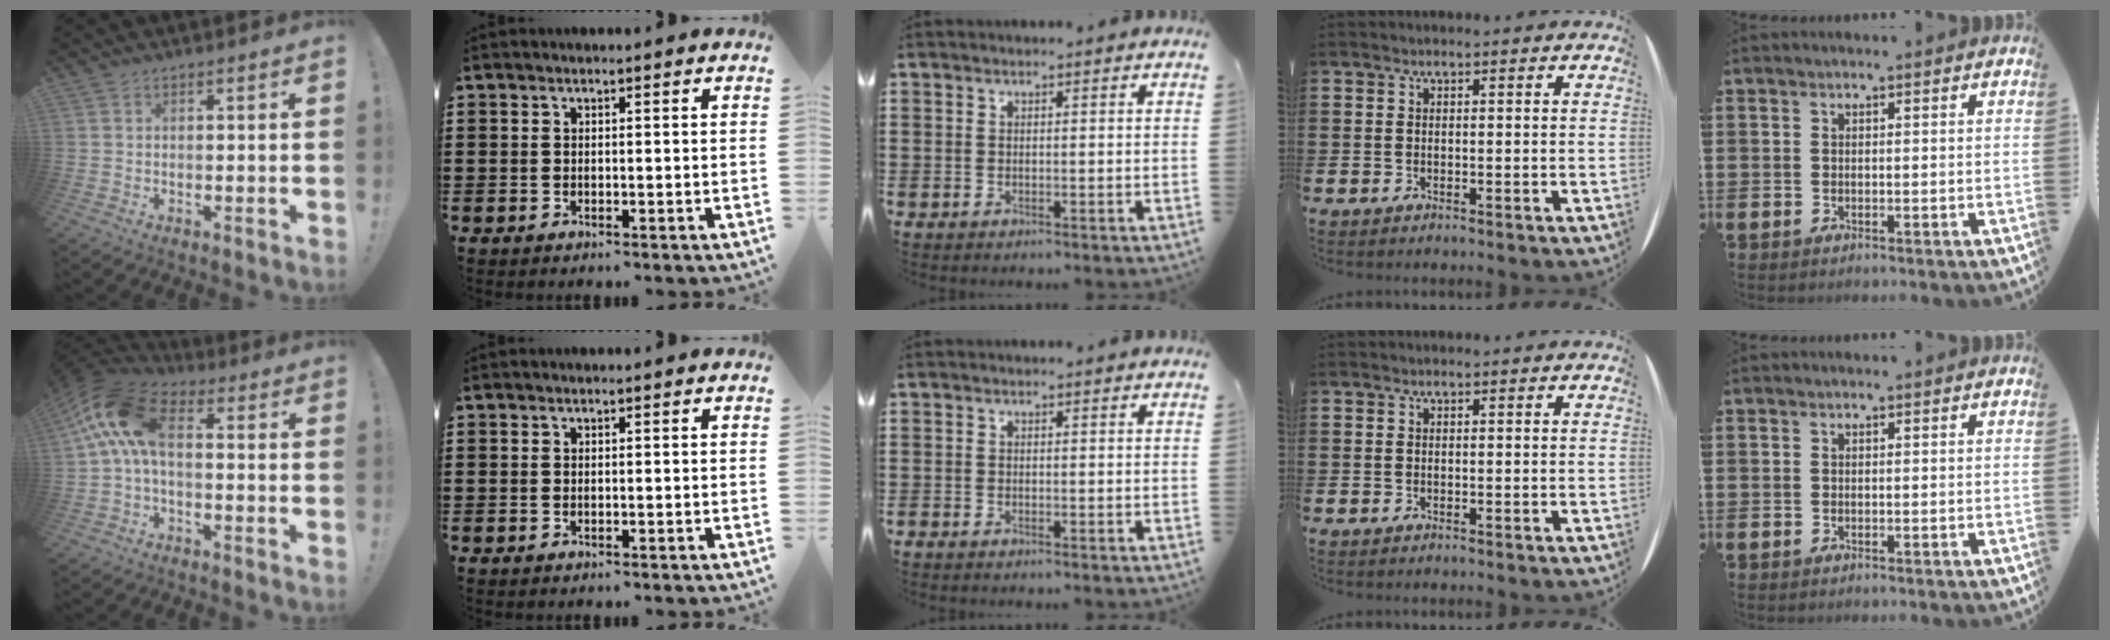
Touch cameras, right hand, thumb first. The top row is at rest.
{"thumb": {"total": 12.7, "force": [1.8, 6.5, 10.7], "torque": [-0.216, 0.011, 0.037]}}